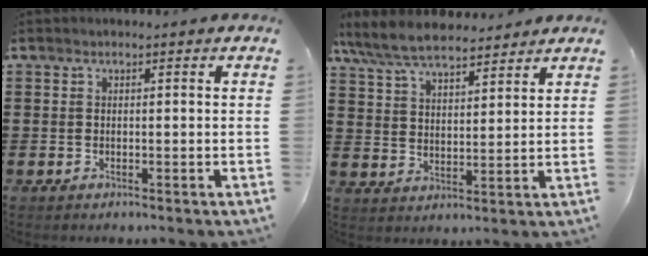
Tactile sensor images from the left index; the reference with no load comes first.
{"total": 7.7, "force": [6.9, 1.8, 2.9], "torque": [-0.082, -0.020, 0.127]}